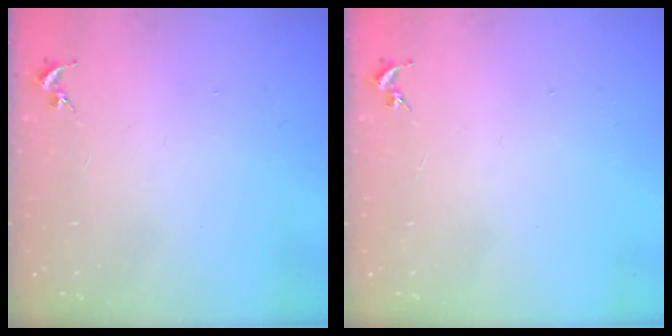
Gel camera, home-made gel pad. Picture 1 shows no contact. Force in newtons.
{"total": 0.0}